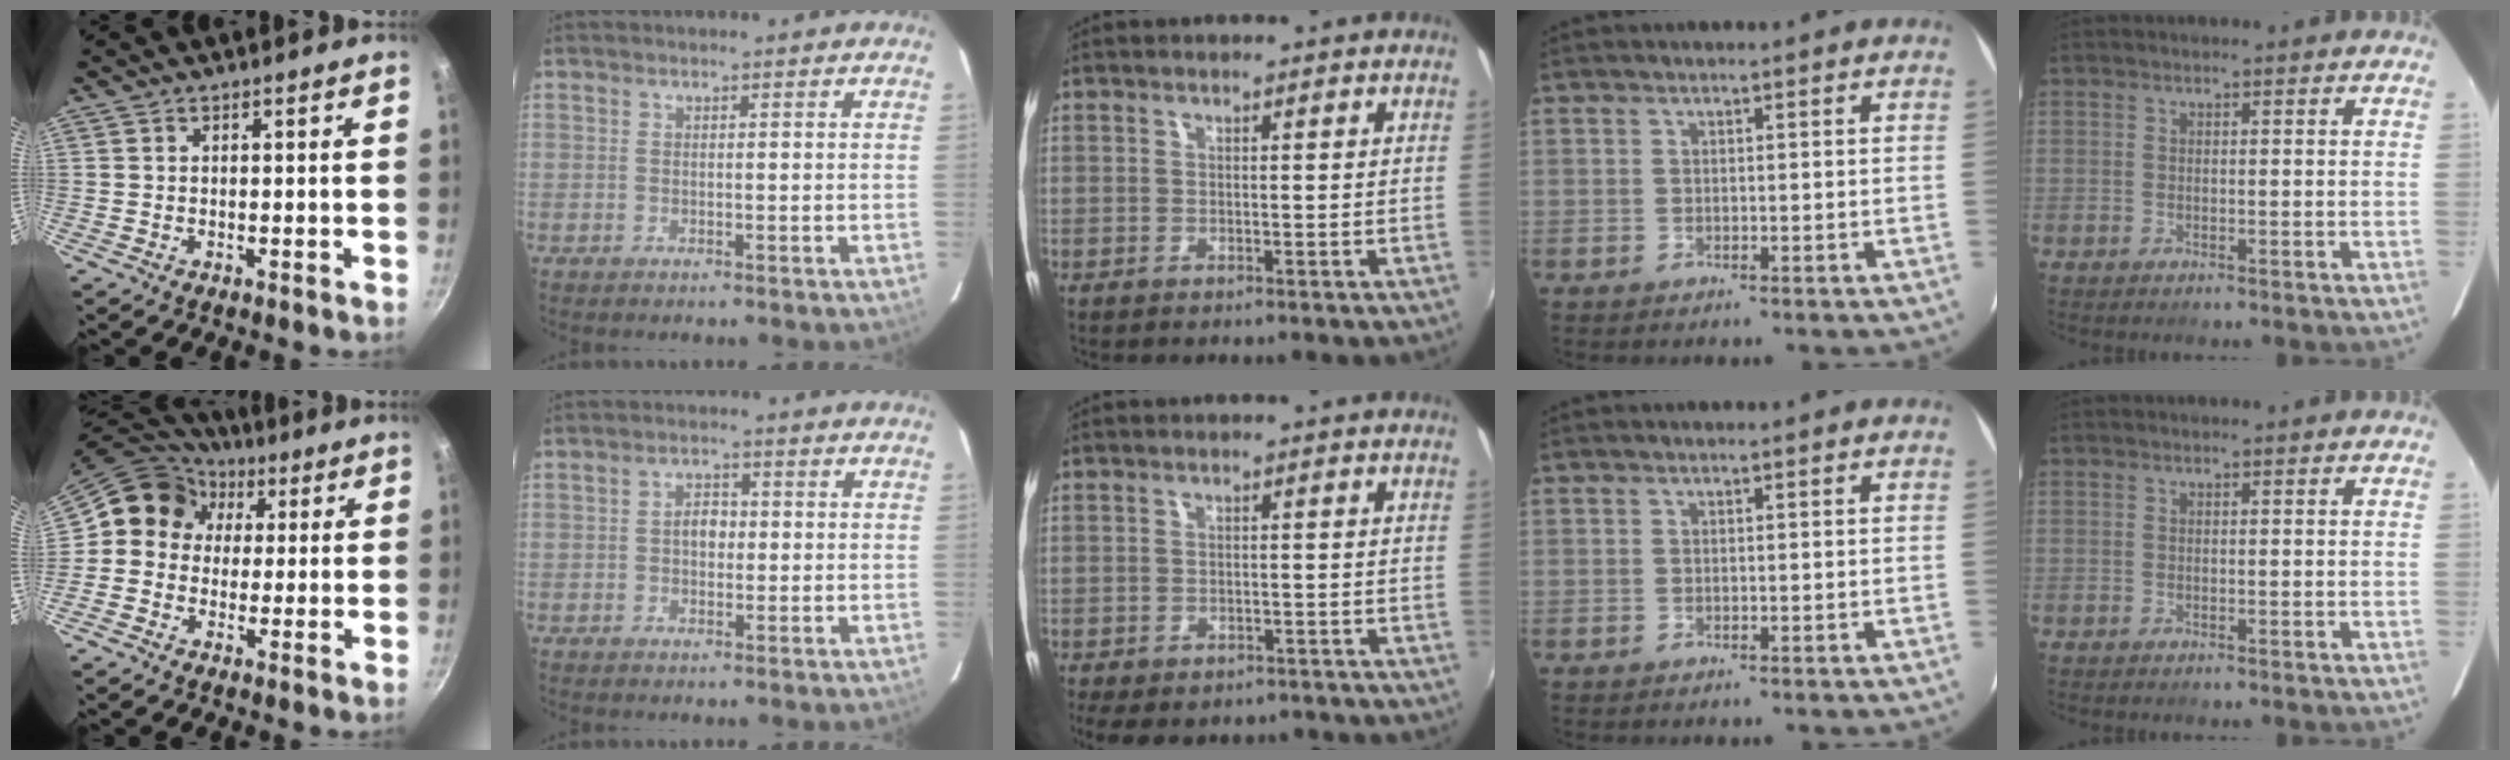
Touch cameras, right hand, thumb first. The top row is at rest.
{"thumb": {"total": 11.2, "force": [2.2, 10.1, 4.3], "torque": [-0.047, 0.024, 0.012]}, "index": {"total": 3.2, "force": [-0.1, 2.3, 2.1], "torque": [-0.035, 0.011, -0.002]}, "middle": {"total": 8.8, "force": [-6.6, 4.1, 4.1], "torque": [-0.093, -0.030, -0.089]}}